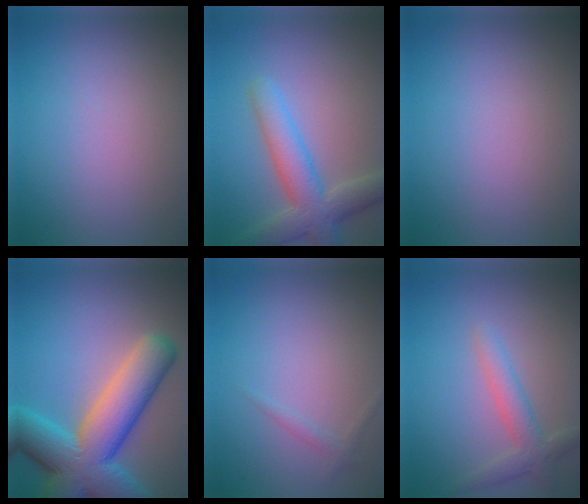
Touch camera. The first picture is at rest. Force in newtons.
{"total": 5.4, "press": 5.4, "slide": 0.1}
{"total": 0.0}
{"total": 11.6, "press": 11.6, "slide": 0.4}
{"total": 0.9, "press": 0.9, "slide": 0.0}
{"total": 2.8, "press": 2.8, "slide": 0.3}